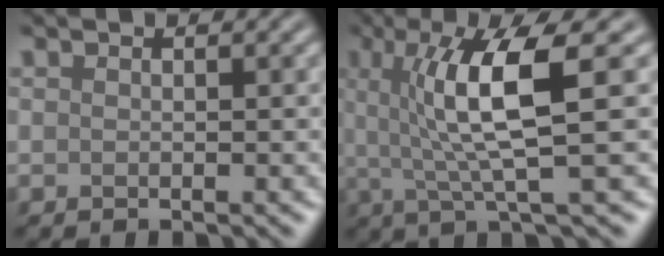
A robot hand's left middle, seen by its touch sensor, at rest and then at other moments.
{"total": 7.3, "force": [1.2, 1.4, 7.1], "torque": [-0.124, 0.002, 0.022]}